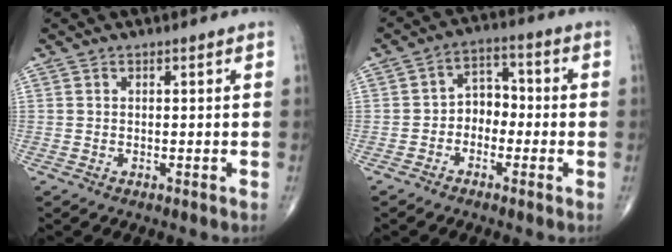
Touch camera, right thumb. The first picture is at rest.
{"total": 5.4, "force": [-1.7, 4.1, 3.0], "torque": [-0.024, 0.032, -0.045]}